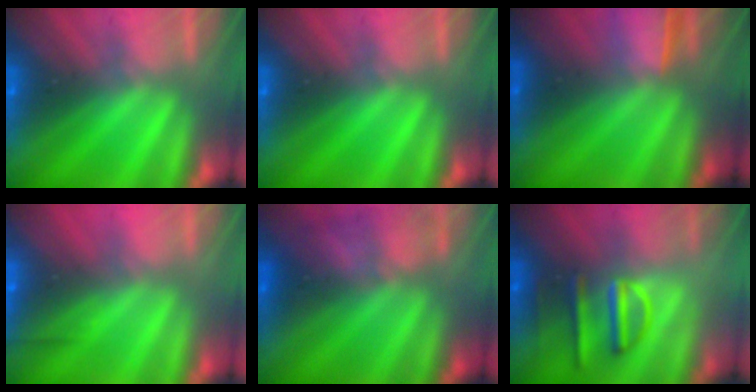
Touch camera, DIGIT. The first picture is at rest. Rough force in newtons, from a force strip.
{"total": 0.0}
{"total": 1.4}
{"total": 2.4}
{"total": 4.6}
{"total": 3.3}